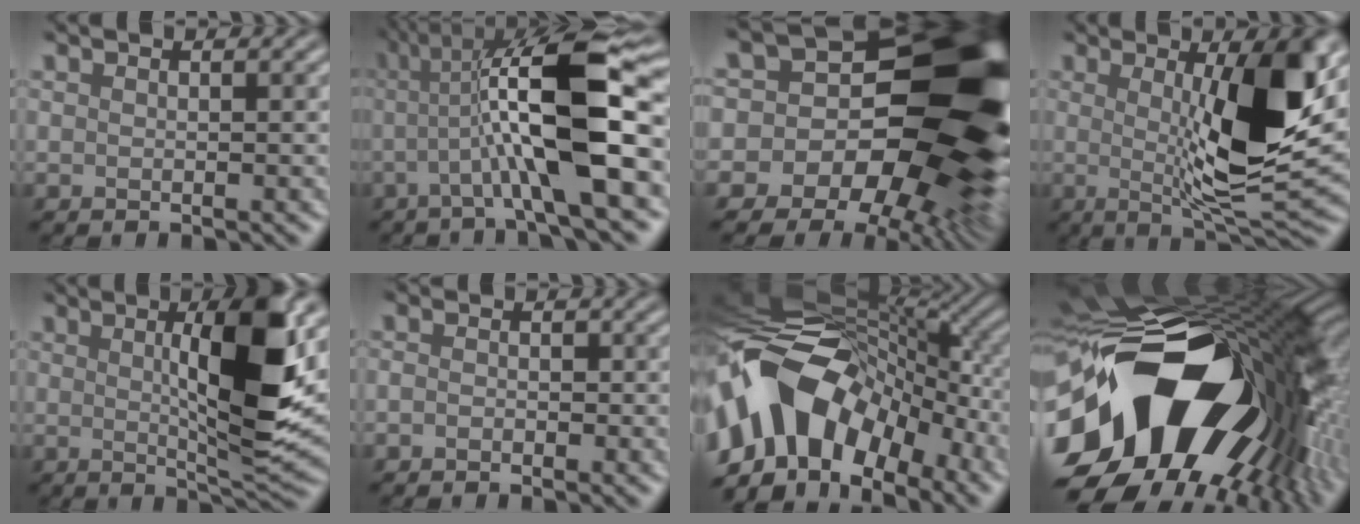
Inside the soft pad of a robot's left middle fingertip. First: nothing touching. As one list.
[{"total": 9.8, "force": [-1.2, 1.3, 9.7], "torque": [-0.175, 0.003, 0.007]}, {"total": 19.6, "force": [-1.1, 14.3, 13.4], "torque": [-0.166, 0.034, -0.024]}, {"total": 9.4, "force": [0.4, 1.0, 9.3], "torque": [-0.157, -0.021, 0.050]}, {"total": 7.7, "force": [0.6, 0.5, 7.6], "torque": [-0.129, -0.021, 0.047]}, {"total": 2.0, "force": [-1.7, -0.8, -0.8], "torque": [-0.014, -0.013, 0.001]}, {"total": 13.1, "force": [-7.1, 7.6, 7.9], "torque": [-0.162, 0.005, -0.101]}, {"total": 18.7, "force": [-5.3, 11.9, 13.4], "torque": [-0.279, -0.046, -0.053]}]